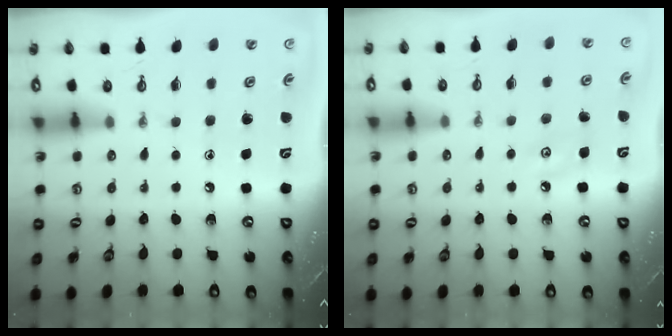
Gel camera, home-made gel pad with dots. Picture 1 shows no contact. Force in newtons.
{"total": 4.7, "press": 4.6, "slide": 0.7}